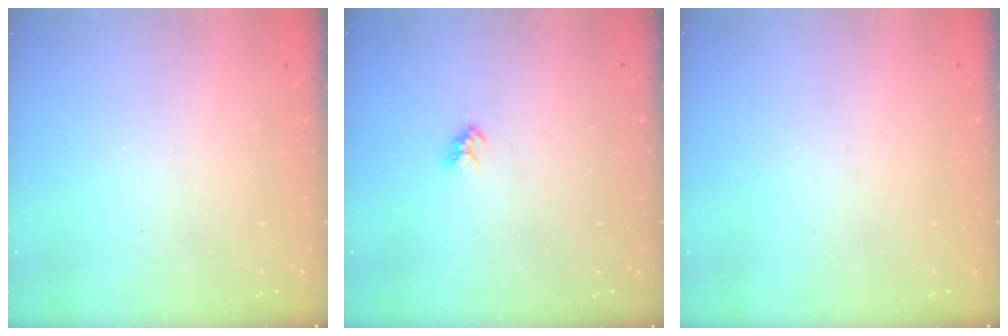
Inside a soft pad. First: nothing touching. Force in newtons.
{"total": 3.0, "press": 3.0, "slide": 0.3}
{"total": 0.0}